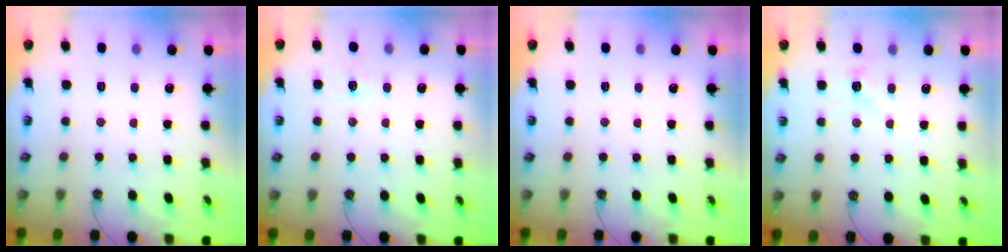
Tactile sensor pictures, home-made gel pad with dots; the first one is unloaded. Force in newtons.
{"total": 3.4, "press": 3.4, "slide": 0.4}
{"total": 0.0}
{"total": 5.4, "press": 5.3, "slide": 0.5}